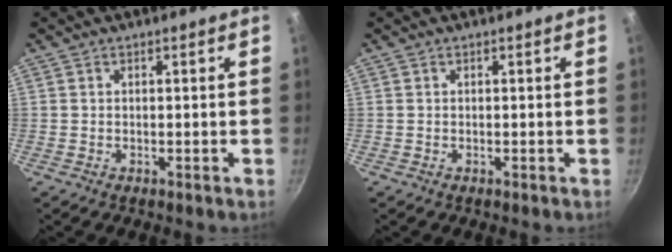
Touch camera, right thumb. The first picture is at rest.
{"total": 0.0}